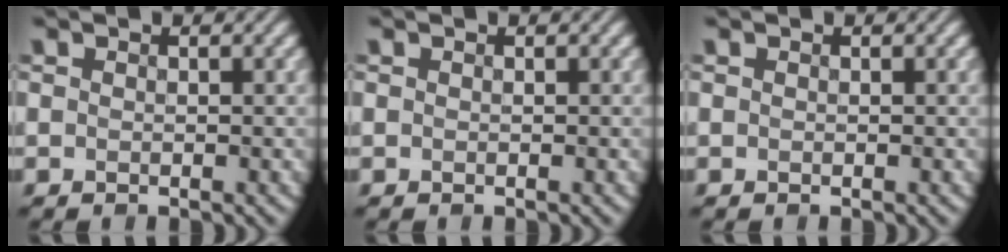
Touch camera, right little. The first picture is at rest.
{"total": 0.0}
{"total": 0.0}